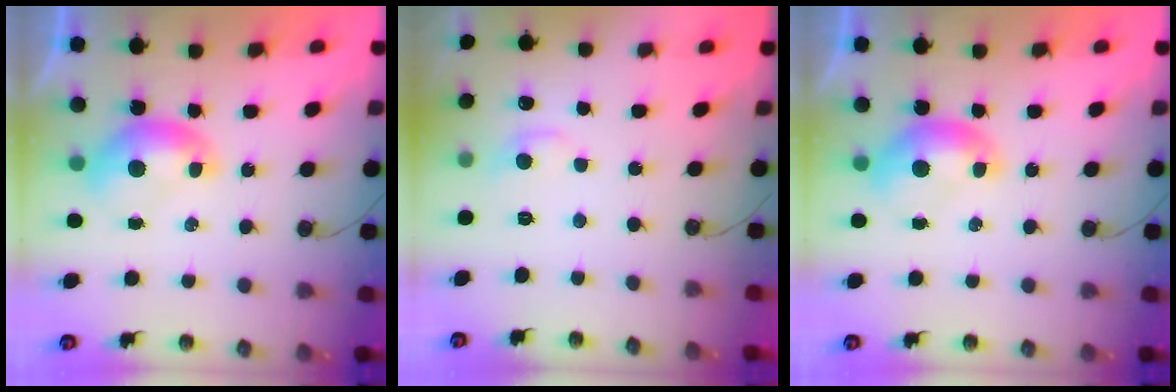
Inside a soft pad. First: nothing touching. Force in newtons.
{"total": 1.6, "press": 1.3, "slide": 0.8}
{"total": 0.0}